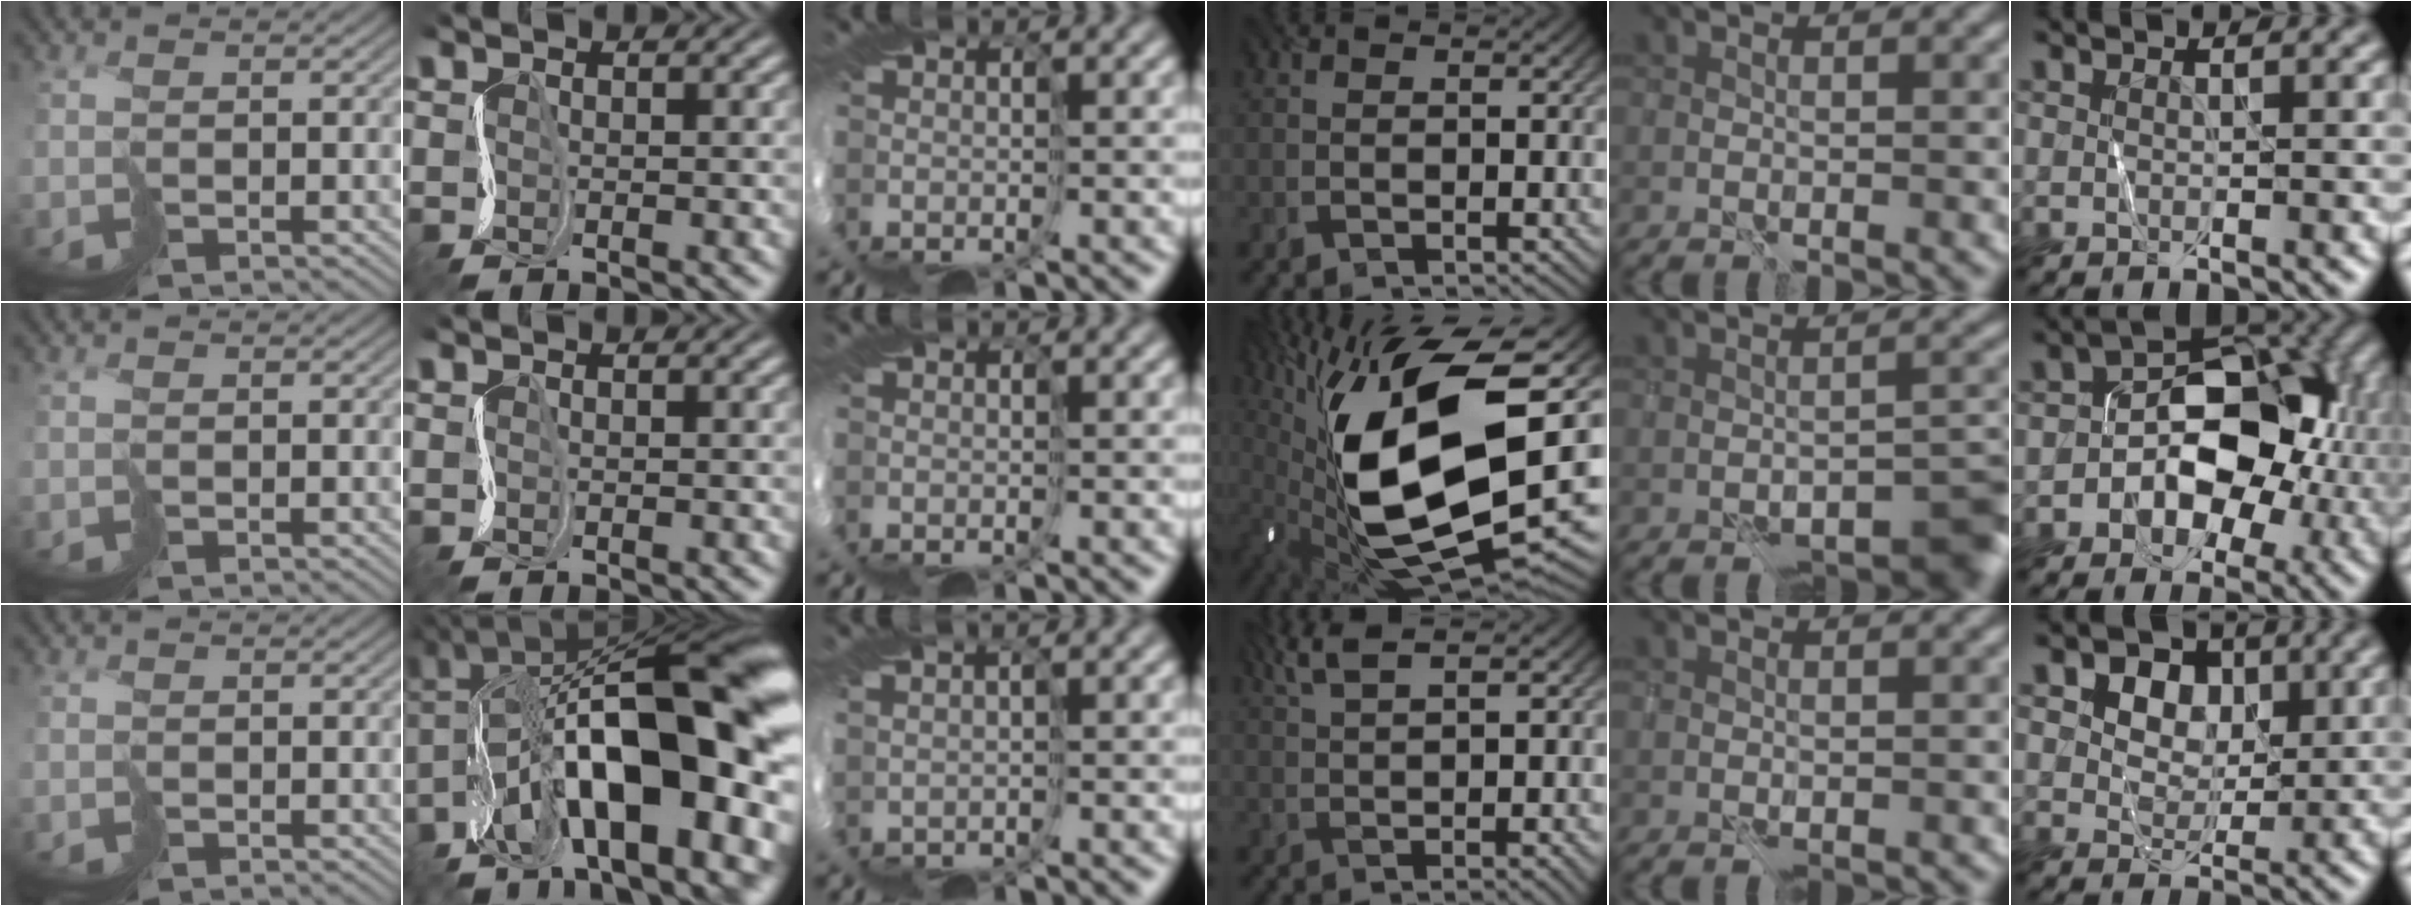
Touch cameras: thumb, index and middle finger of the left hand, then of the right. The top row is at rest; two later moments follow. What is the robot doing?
{"motion": "cut", "object": "tissue"}